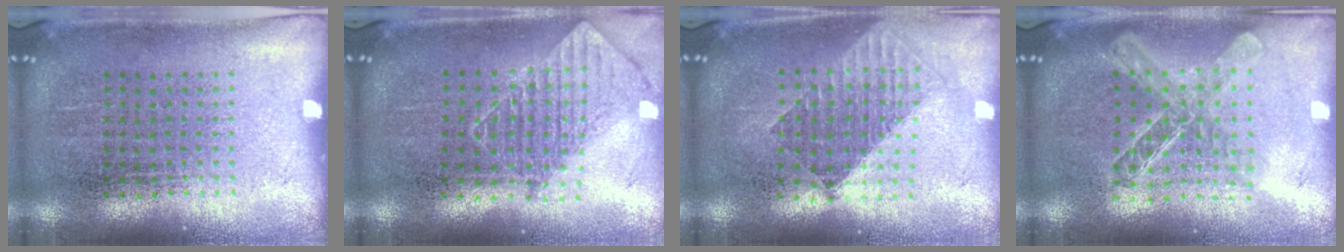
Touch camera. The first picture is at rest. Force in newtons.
{"total": 1.2, "press": 1.1, "slide": 0.6}
{"total": 1.6, "press": 1.3, "slide": 0.9}
{"total": 1.9, "press": 1.7, "slide": 1.0}